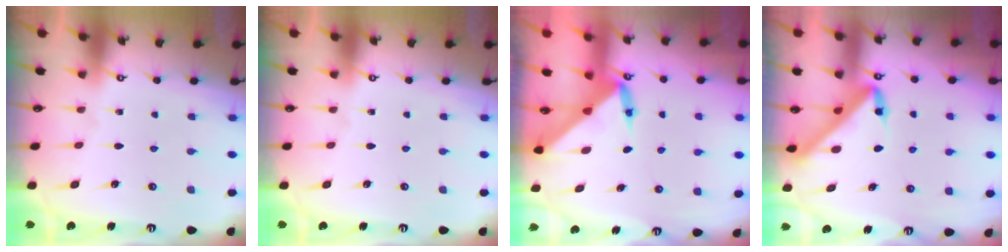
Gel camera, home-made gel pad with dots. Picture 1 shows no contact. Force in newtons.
{"total": 0.0}
{"total": 3.8, "press": 3.8, "slide": 0.4}
{"total": 5.1, "press": 5.0, "slide": 0.4}